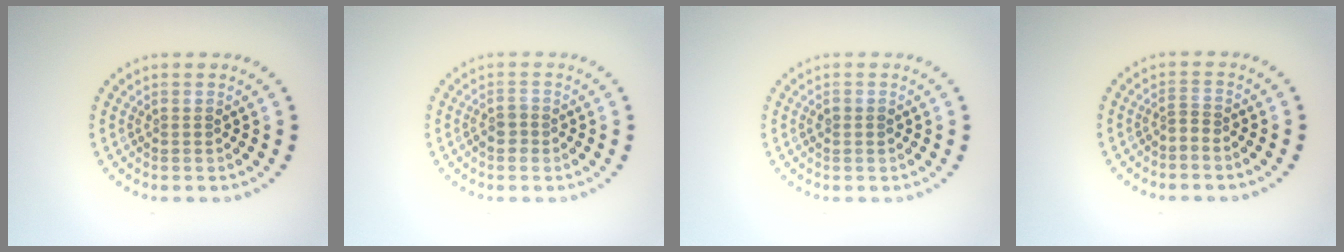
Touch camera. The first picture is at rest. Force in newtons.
{"total": 1.5, "press": 1.3, "slide": 0.8}
{"total": 1.1, "press": 1.0, "slide": 0.2}
{"total": 0.9, "press": 0.3, "slide": 0.9}